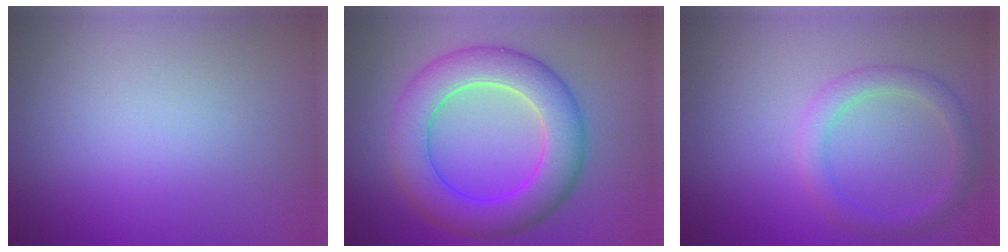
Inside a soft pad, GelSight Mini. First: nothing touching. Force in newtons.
{"total": 7.5, "press": 7.5, "slide": 0.2}
{"total": 2.3, "press": 2.3, "slide": 0.1}